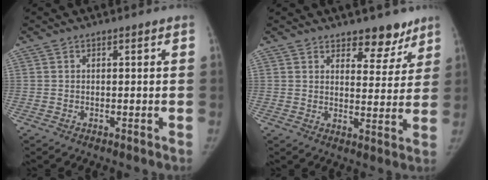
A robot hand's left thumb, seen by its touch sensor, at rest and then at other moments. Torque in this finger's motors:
{"motor_torque": [0.05, -0.02, 0.23, 0.08, 0.00]}